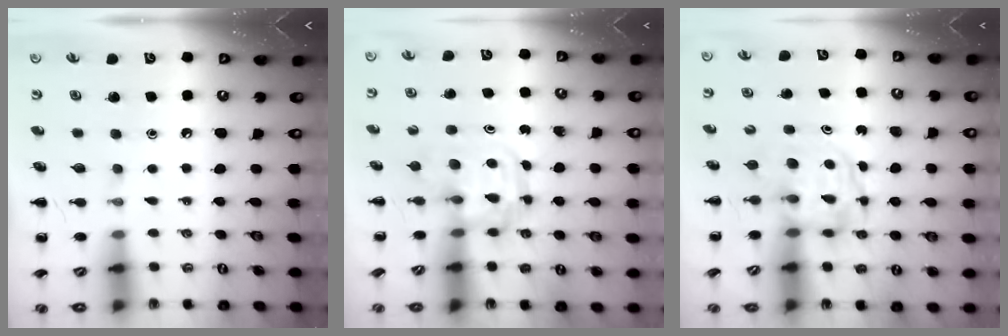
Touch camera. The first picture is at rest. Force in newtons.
{"total": 3.1, "press": 3.1, "slide": 0.4}
{"total": 3.7, "press": 3.7, "slide": 0.3}